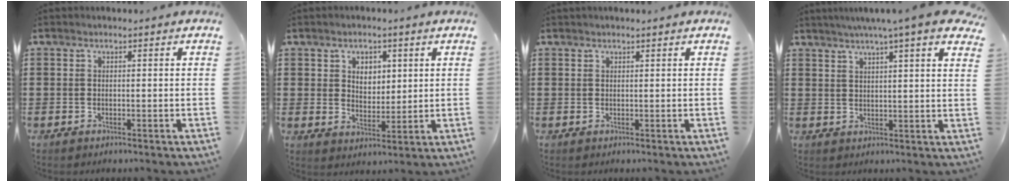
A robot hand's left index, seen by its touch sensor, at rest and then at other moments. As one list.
[{"total": 3.4, "force": [1.6, 2.5, 1.6], "torque": [-0.027, 0.005, 0.022]}, {"total": 0.6, "force": [0.6, 0.0, 0.3], "torque": [-0.007, -0.001, 0.012]}, {"total": 5.3, "force": [4.1, -0.4, 3.2], "torque": [-0.068, -0.011, 0.068]}]